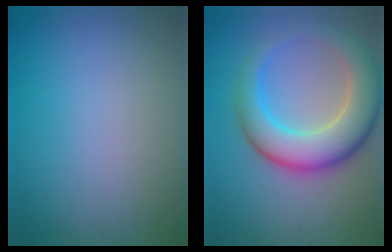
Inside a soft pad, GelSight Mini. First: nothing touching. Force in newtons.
{"total": 7.8, "press": 7.8, "slide": 0.3}